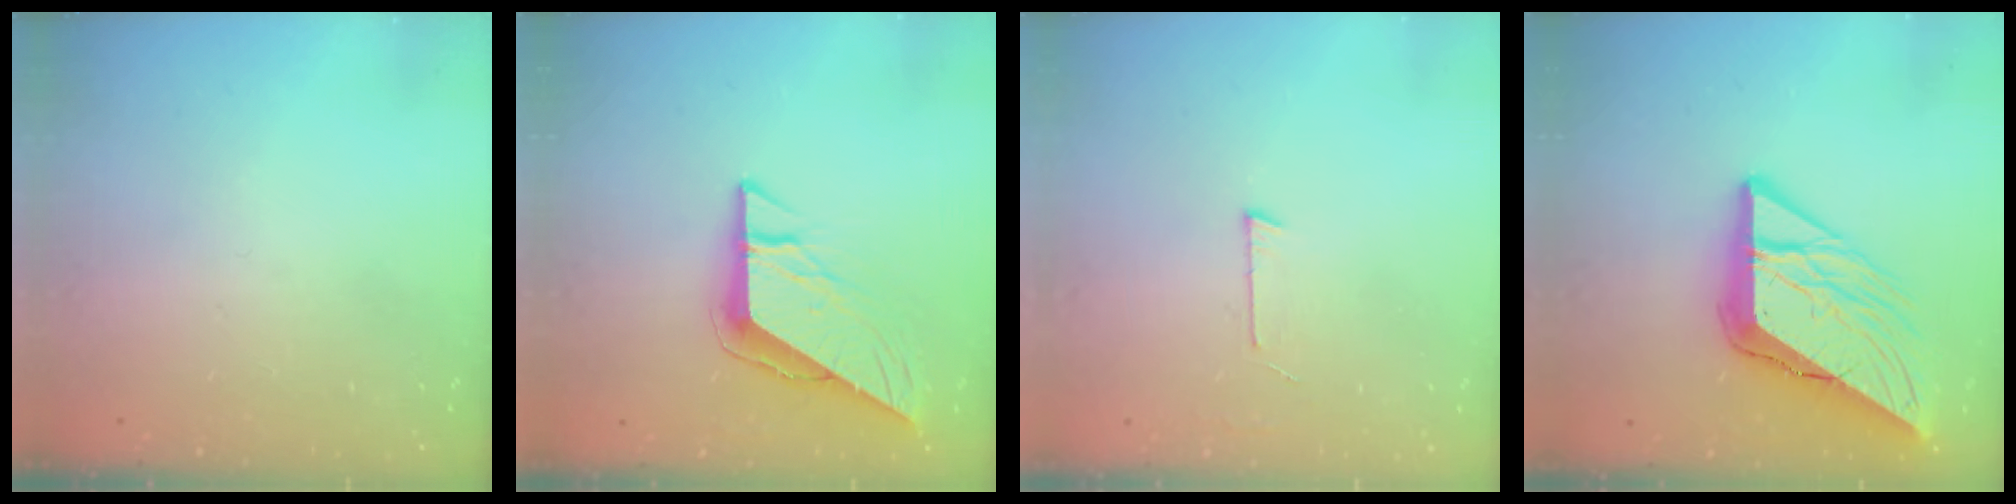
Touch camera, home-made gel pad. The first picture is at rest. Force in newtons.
{"total": 8.8, "press": 8.7, "slide": 0.8}
{"total": 2.7, "press": 2.7, "slide": 0.2}
{"total": 15.9, "press": 15.8, "slide": 1.7}